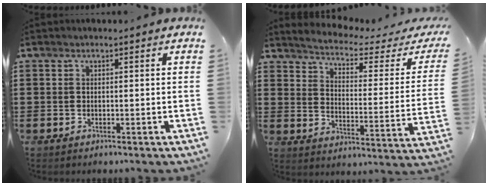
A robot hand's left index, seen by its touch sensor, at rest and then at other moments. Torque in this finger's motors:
{"motor_torque": [2.14, 0.00, 0.21, 0.01]}